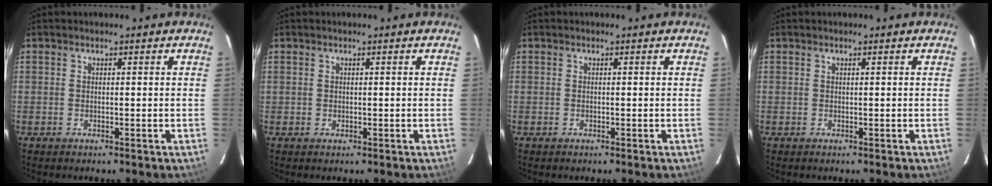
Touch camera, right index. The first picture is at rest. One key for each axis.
{"total": 0.0}
{"total": 0.0}
{"total": 0.0}